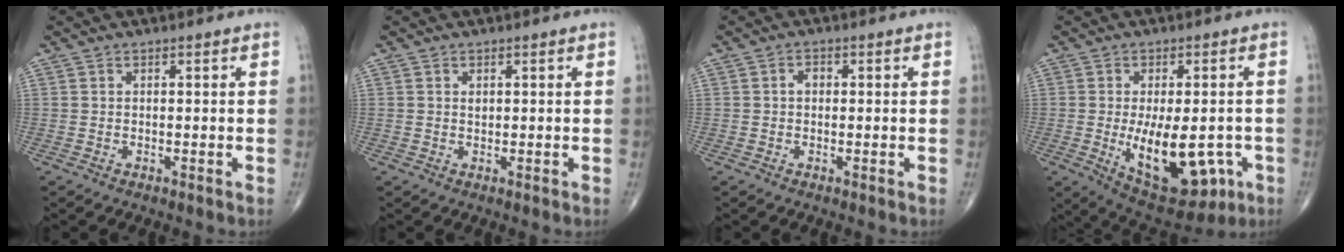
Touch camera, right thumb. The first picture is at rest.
{"total": 0.8, "force": [0.3, 0.5, 0.5], "torque": [-0.005, -0.001, 0.006]}
{"total": 1.6, "force": [0.0, 1.2, 1.0], "torque": [-0.011, 0.006, -0.003]}
{"total": 16.1, "force": [-3.8, 8.1, 13.4], "torque": [-0.183, -0.008, -0.032]}